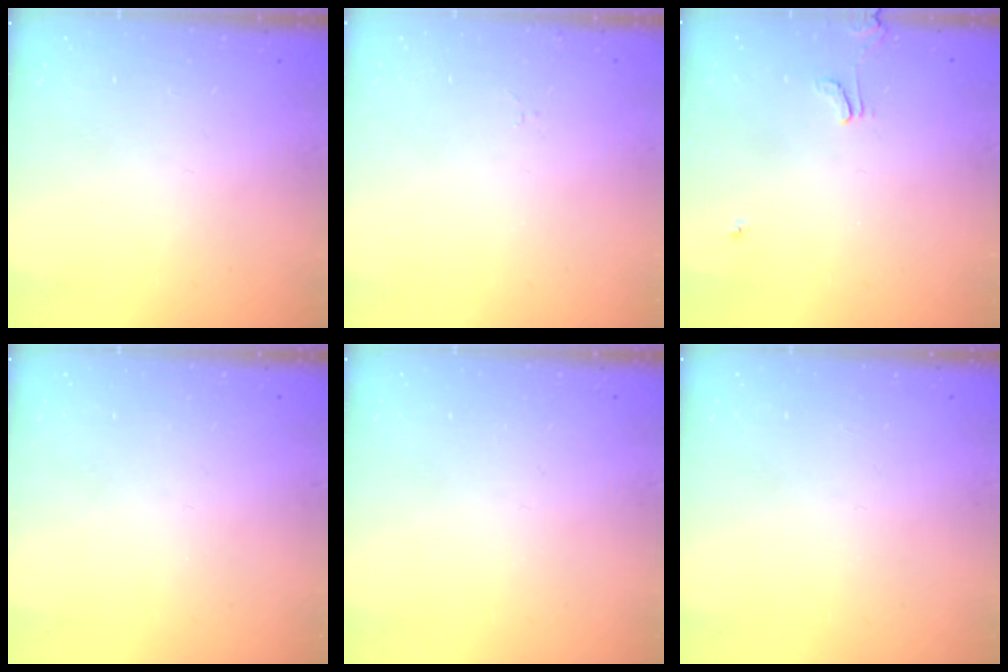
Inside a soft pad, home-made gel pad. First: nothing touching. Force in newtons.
{"total": 1.1, "press": 1.1, "slide": 0.2}
{"total": 2.2, "press": 2.2, "slide": 0.4}
{"total": 0.0}
{"total": 0.0}
{"total": 0.0}